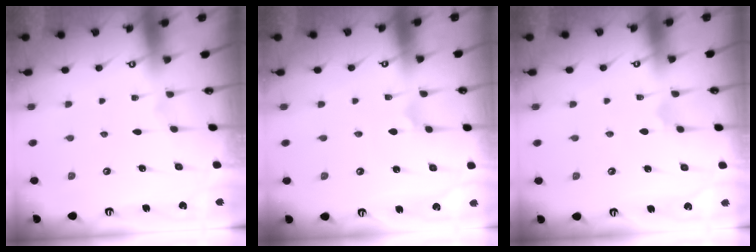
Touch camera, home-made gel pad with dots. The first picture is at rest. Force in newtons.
{"total": 1.4, "press": 1.4, "slide": 0.1}
{"total": 2.9, "press": 2.9, "slide": 0.1}